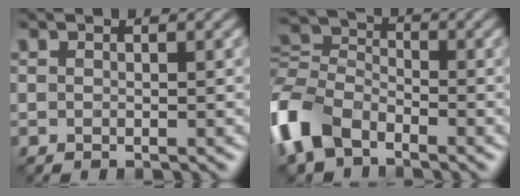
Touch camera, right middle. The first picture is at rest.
{"total": 7.4, "force": [-4.0, 4.6, 4.2], "torque": [-0.099, 0.008, -0.102]}